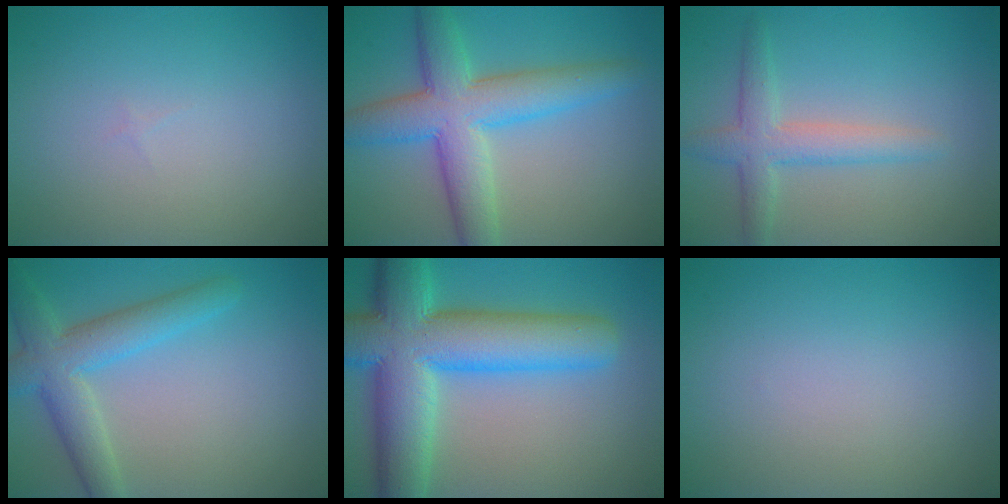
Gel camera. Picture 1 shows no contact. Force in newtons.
{"total": 7.6, "press": 7.6, "slide": 0.1}
{"total": 3.3, "press": 3.3, "slide": 0.0}
{"total": 5.0, "press": 5.0, "slide": 0.2}
{"total": 12.3, "press": 12.3, "slide": 0.5}
{"total": 0.0}